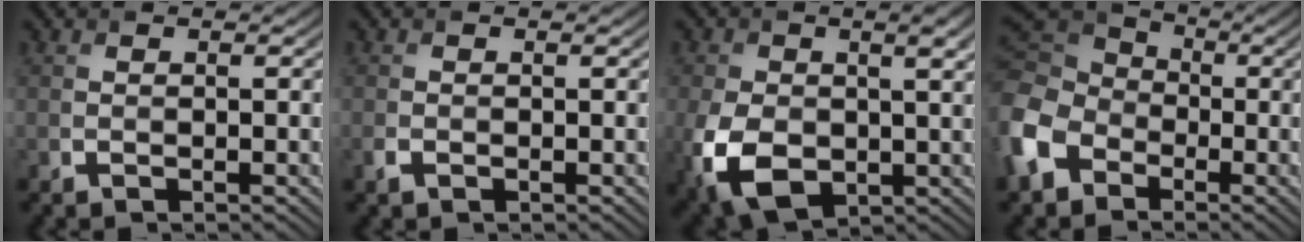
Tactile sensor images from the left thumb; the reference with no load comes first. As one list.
[{"total": 1.1, "force": [-0.6, 0.8, 0.6], "torque": [-0.016, -0.004, -0.013]}, {"total": 11.4, "force": [-1.6, 7.3, 8.5], "torque": [-0.200, -0.039, -0.014]}, {"total": 12.0, "force": [-3.8, 9.5, 6.2], "torque": [-0.207, -0.018, -0.083]}]